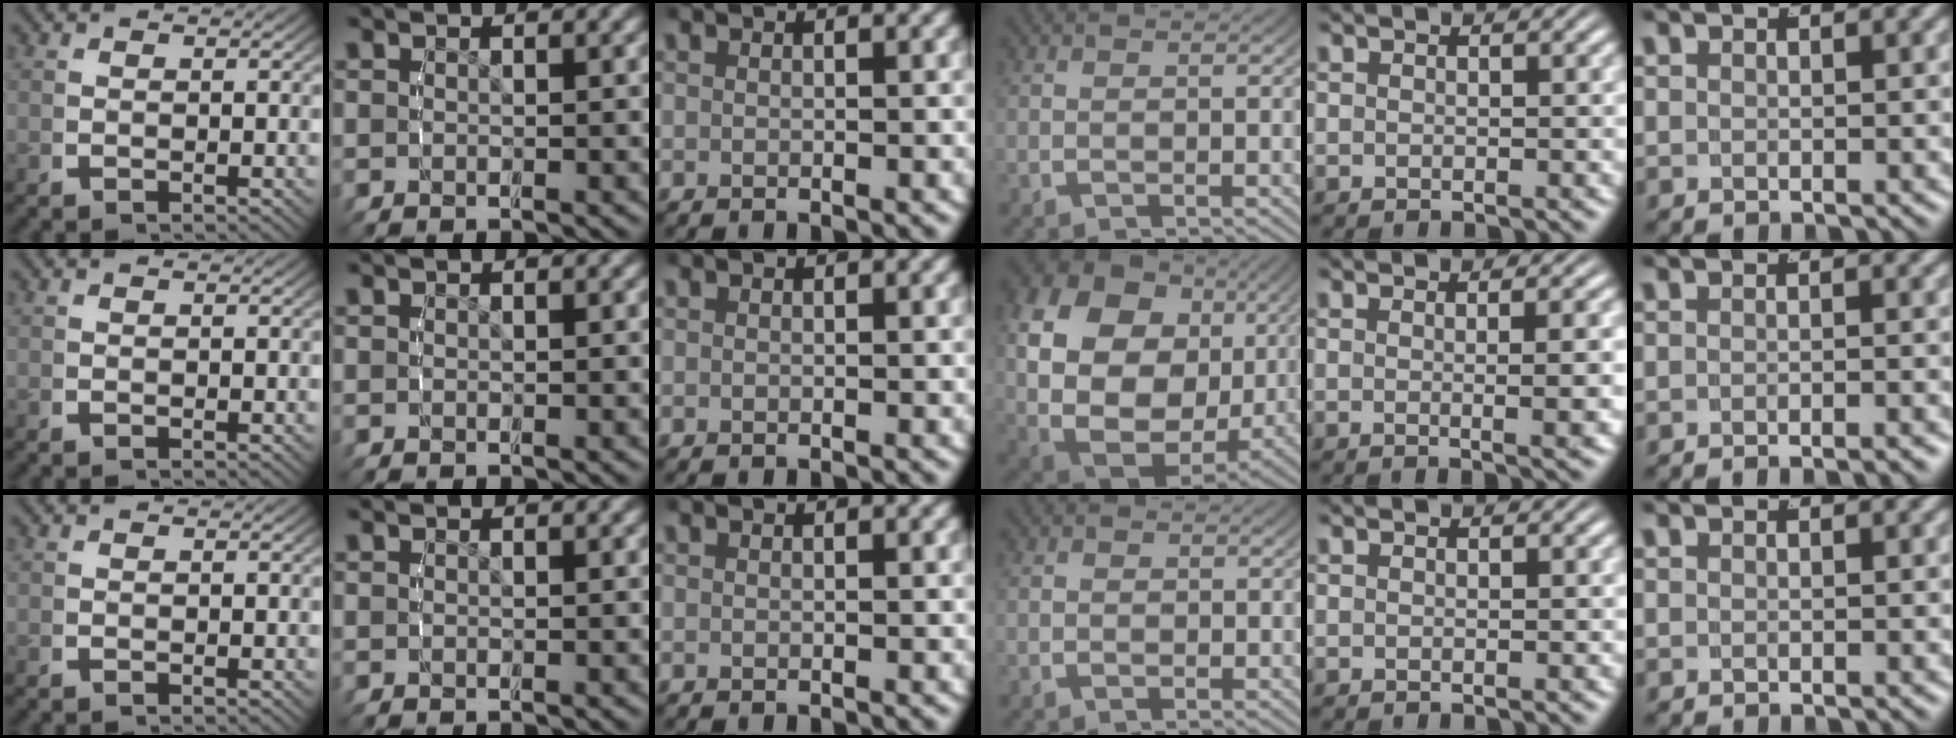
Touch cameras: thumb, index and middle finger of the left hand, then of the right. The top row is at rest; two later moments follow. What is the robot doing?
{"motion": "lift_and_place", "object": "cloth"}